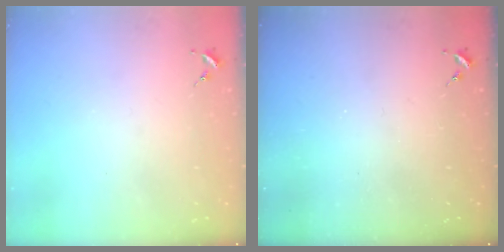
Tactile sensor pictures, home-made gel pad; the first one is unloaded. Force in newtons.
{"total": 0.0}